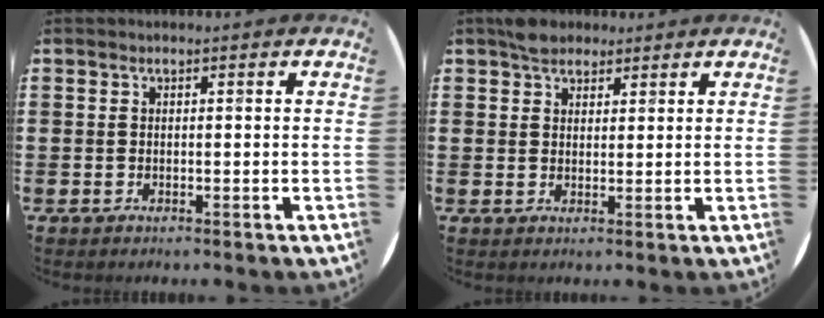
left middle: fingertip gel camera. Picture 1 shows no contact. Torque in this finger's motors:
{"motor_torque": [0.59, -0.49, 0.06, 0.07]}